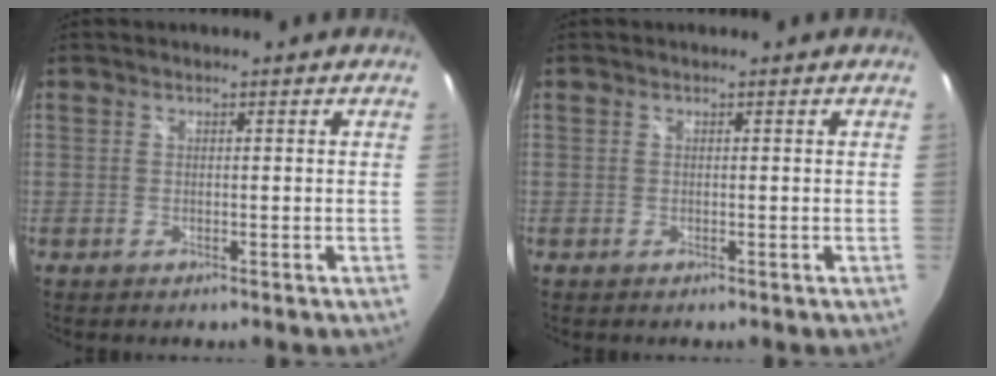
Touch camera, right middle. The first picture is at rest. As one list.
[{"total": 0.0}]